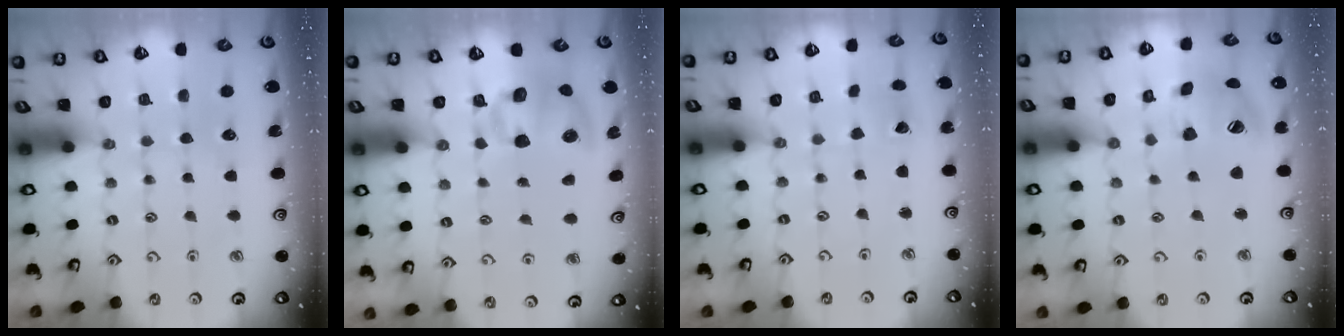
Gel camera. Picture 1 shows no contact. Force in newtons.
{"total": 10.5, "press": 10.4, "slide": 1.8}
{"total": 2.4, "press": 2.4, "slide": 0.2}
{"total": 15.0, "press": 14.9, "slide": 2.1}